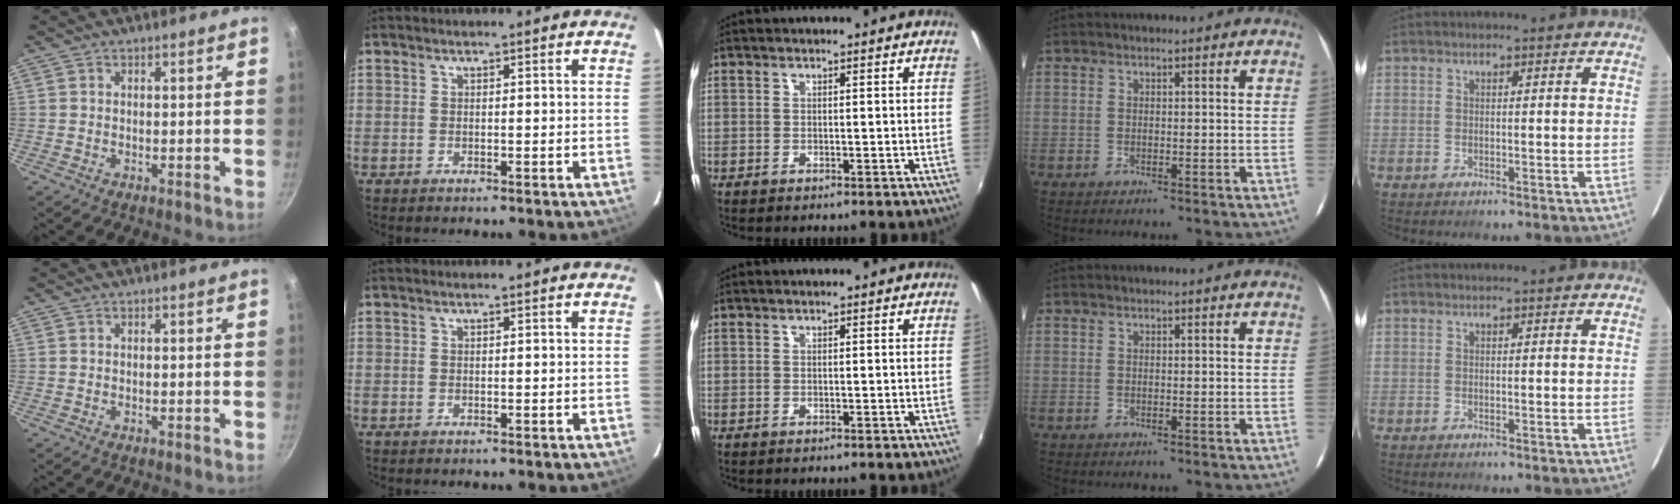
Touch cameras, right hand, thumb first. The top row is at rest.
{}